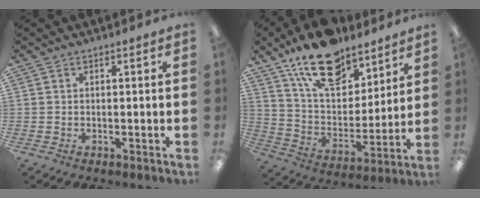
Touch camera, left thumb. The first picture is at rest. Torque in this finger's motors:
{"motor_torque": [1.04, 0.31, 1.47, -1.32, 0.14]}